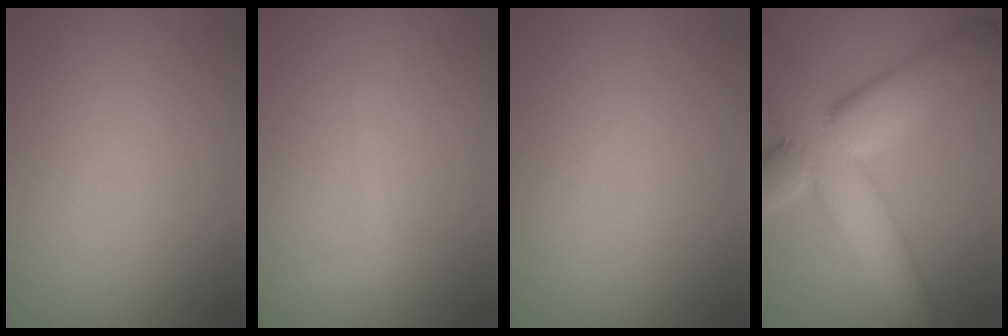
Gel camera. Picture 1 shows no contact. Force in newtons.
{"total": 1.6, "press": 1.6, "slide": 0.1}
{"total": 0.0}
{"total": 12.3, "press": 12.3, "slide": 1.0}